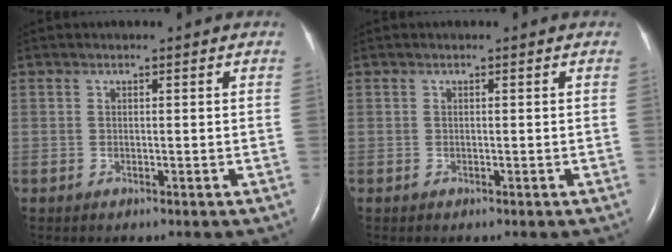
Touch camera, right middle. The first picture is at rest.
{"total": 0.0}